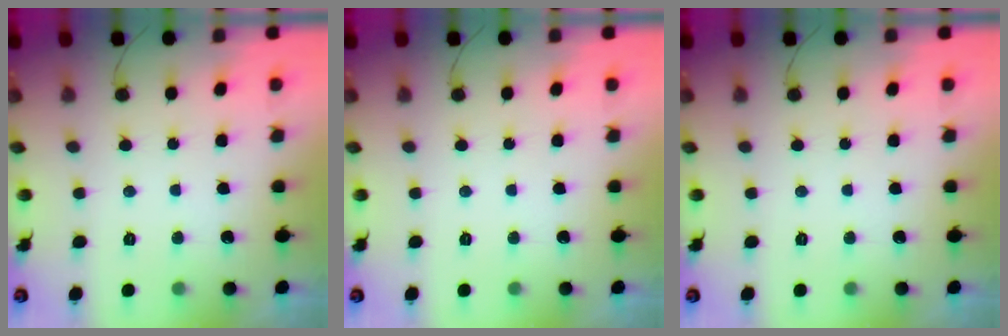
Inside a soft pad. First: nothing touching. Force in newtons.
{"total": 0.0}
{"total": 0.0}